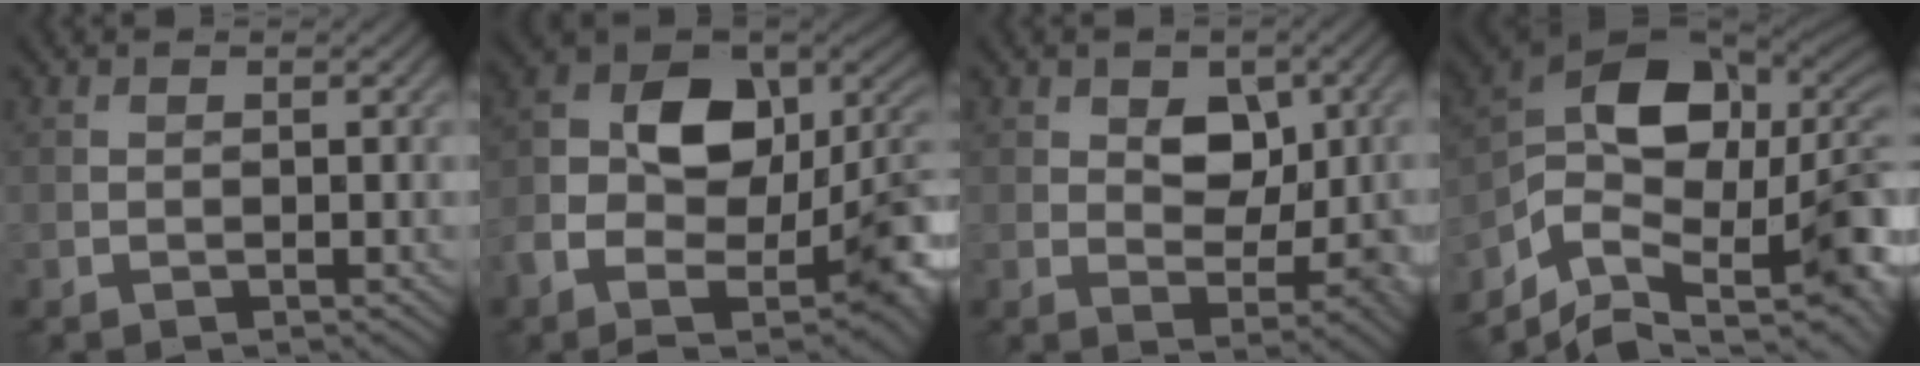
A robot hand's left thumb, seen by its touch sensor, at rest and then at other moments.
{"total": 15.9, "force": [-2.7, 10.0, 12.1], "torque": [-0.202, -0.005, -0.047]}
{"total": 6.5, "force": [1.4, 3.8, 5.0], "torque": [-0.067, -0.003, 0.024]}
{"total": 15.1, "force": [-2.2, 9.9, 11.2], "torque": [-0.215, -0.014, -0.027]}